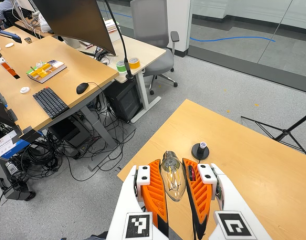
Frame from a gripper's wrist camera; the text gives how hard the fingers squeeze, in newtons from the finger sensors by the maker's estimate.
{"total": 22.4, "left": 25.0, "right": 19.7}